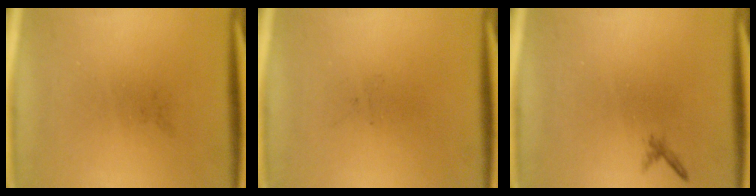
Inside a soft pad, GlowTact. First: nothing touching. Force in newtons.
{"total": 0.0}
{"total": 0.6}